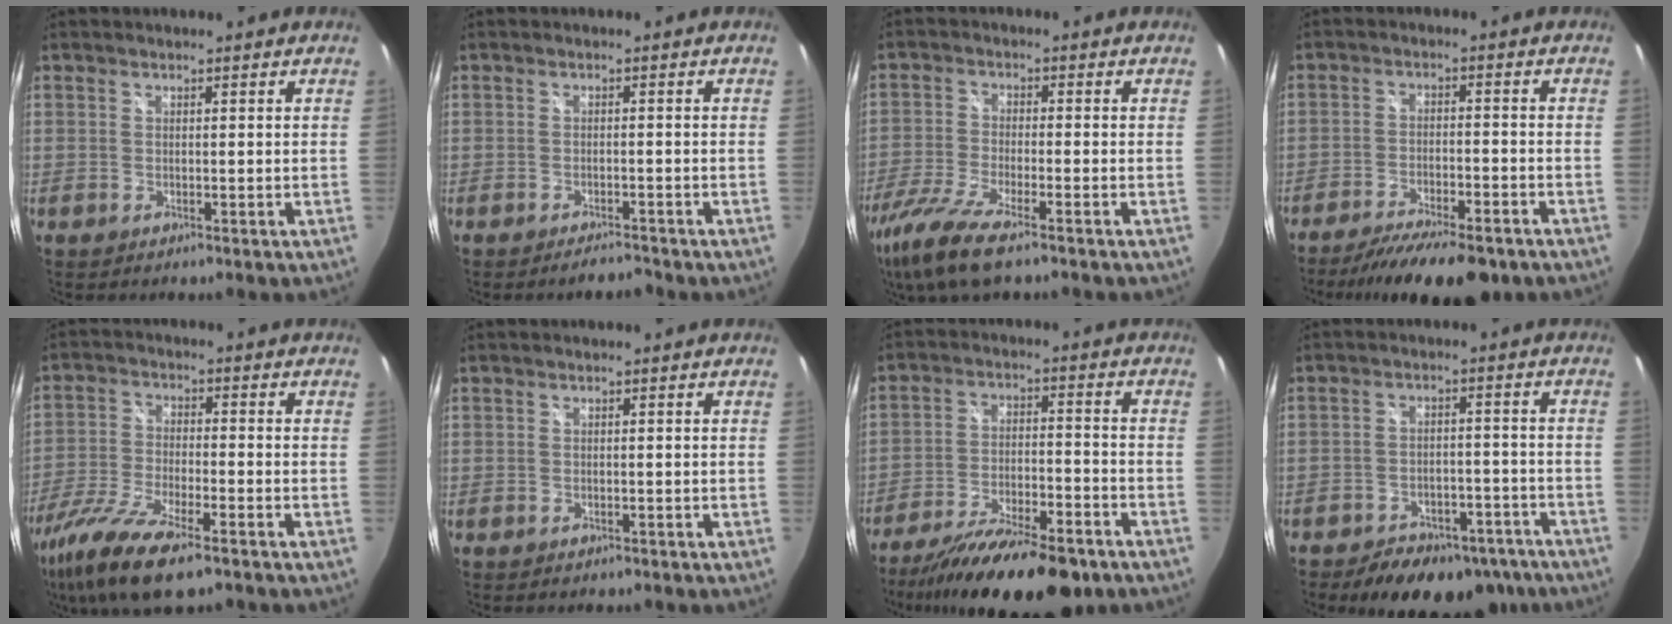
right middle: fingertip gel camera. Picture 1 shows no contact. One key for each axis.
{"total": 2.9, "fx": -2.7, "fy": 0.7, "fz": 0.9, "tx": -0.021, "ty": -0.007, "tz": -0.042}
{"total": 11.4, "fx": -8.1, "fy": 2.2, "fz": 7.7, "tx": -0.180, "ty": -0.042, "tz": -0.157}
{"total": 14.8, "fx": -11.8, "fy": 3.8, "fz": 8.2, "tx": -0.161, "ty": -0.034, "tz": -0.179}
{"total": 15.1, "fx": -10.2, "fy": 4.0, "fz": 10.4, "tx": -0.230, "ty": -0.048, "tz": -0.199}
{"total": 0.8, "fx": -0.6, "fy": 0.6, "fz": 0.1, "tx": -0.004, "ty": -0.002, "tz": -0.008}
{"total": 20.1, "fx": -15.7, "fy": 5.3, "fz": 11.4, "tx": -0.208, "ty": -0.044, "tz": -0.244}
{"total": 17.7, "fx": -13.7, "fy": 8.5, "fz": 7.3, "tx": -0.143, "ty": 0.012, "tz": -0.164}